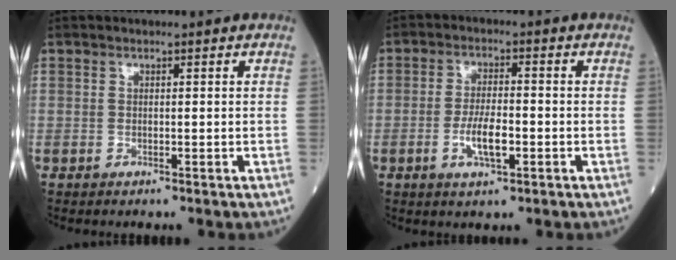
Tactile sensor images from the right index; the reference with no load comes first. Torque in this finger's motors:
{"motor_torque": [0.19, -0.10, 0.37, 0.11]}